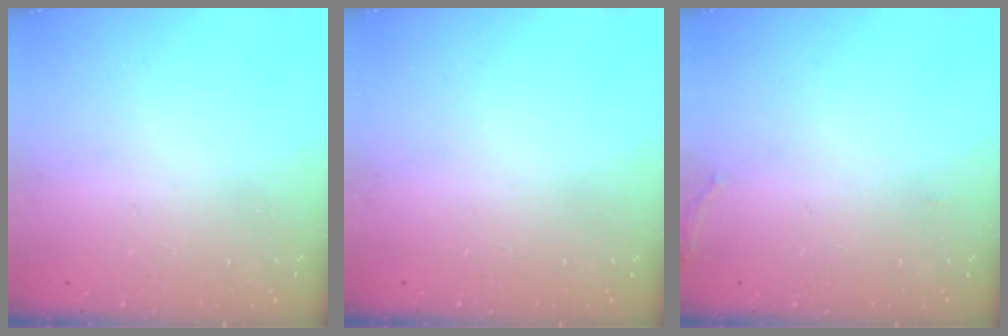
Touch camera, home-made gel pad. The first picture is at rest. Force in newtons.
{"total": 0.0}
{"total": 7.9, "press": 5.9, "slide": 5.3}